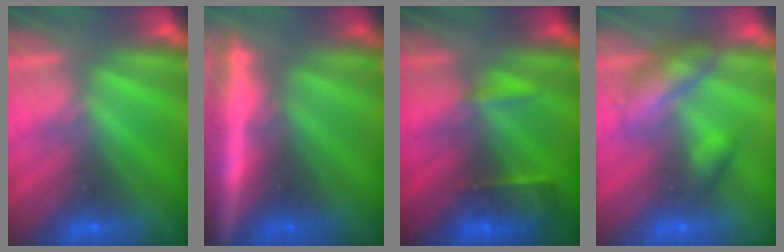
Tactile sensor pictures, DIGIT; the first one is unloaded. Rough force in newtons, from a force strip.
{"total": 9.0}
{"total": 9.0}
{"total": 2.6}